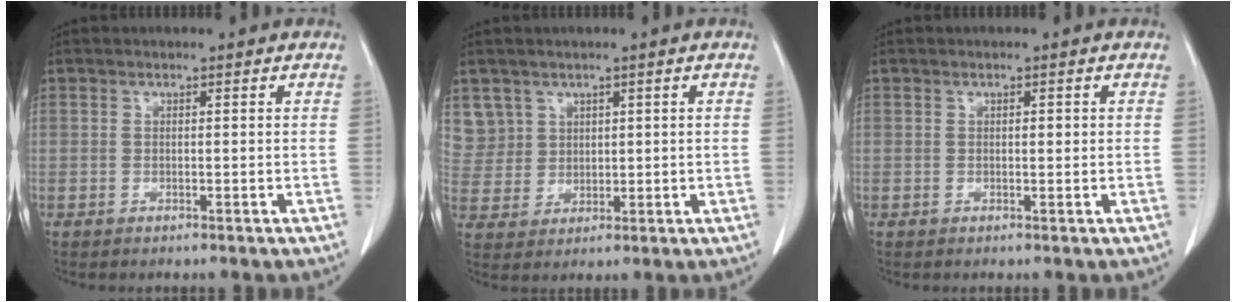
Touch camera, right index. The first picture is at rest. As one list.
[{"total": 5.9, "force": [3.2, 4.9, -0.3], "torque": [0.015, 0.006, 0.072]}, {"total": 0.8, "force": [0.2, 0.3, 0.7], "torque": [-0.011, 0.001, 0.002]}]